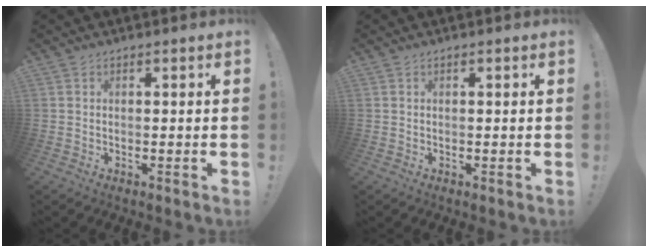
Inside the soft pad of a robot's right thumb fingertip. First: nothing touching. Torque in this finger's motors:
{"motor_torque": [0.09, 0.01, 0.10, 0.10, 0.03]}